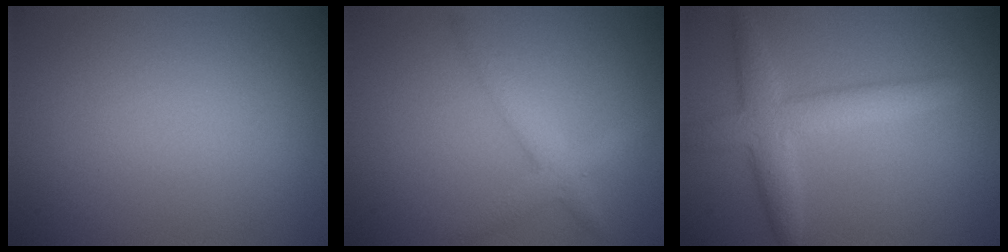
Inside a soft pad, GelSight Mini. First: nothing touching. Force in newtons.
{"total": 2.1, "press": 2.1, "slide": 0.1}
{"total": 4.4, "press": 4.4, "slide": 0.3}